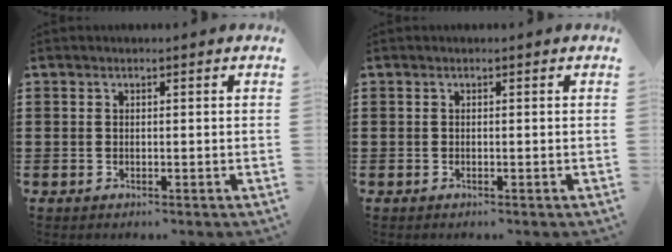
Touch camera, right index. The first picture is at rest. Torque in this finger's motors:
{"motor_torque": [-0.11, 0.33, 0.00, 0.00]}